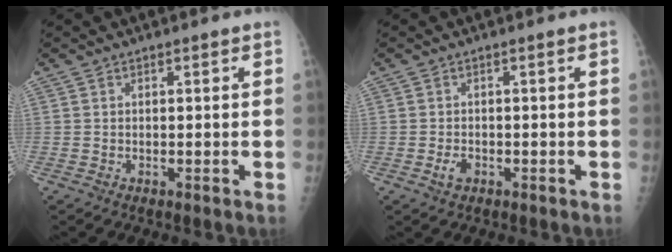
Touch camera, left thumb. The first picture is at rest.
{"total": 1.7, "force": [-0.9, 1.1, 0.9], "torque": [-0.012, 0.008, -0.016]}